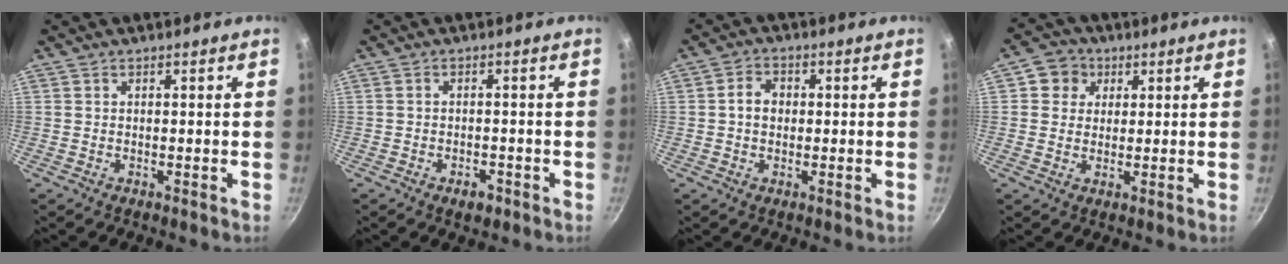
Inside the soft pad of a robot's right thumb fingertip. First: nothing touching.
{"total": 3.0, "force": [-1.7, 1.6, 1.8], "torque": [-0.024, 0.015, -0.022]}
{"total": 3.9, "force": [0.1, 3.1, 2.3], "torque": [-0.024, 0.011, -0.004]}
{"total": 5.8, "force": [2.0, 5.2, 1.7], "torque": [0.009, 0.001, 0.022]}